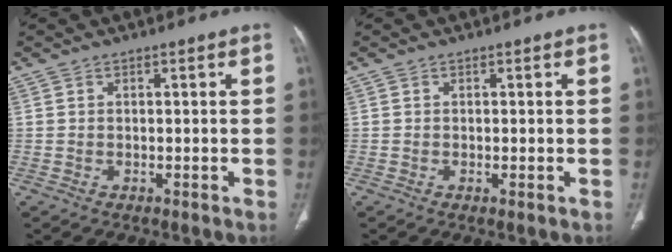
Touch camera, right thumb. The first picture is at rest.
{"total": 0.6, "force": [-0.1, 0.1, 0.6], "torque": [-0.014, -0.003, -0.001]}